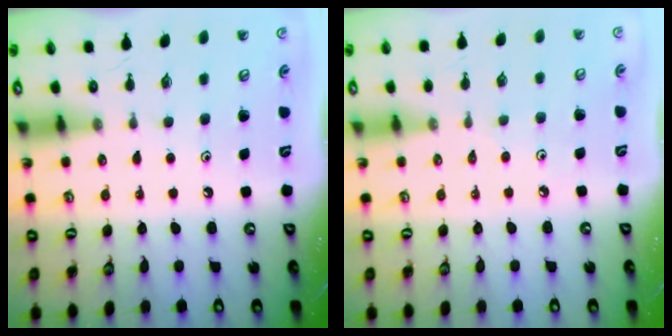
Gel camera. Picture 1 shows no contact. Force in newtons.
{"total": 2.7, "press": 2.6, "slide": 0.6}